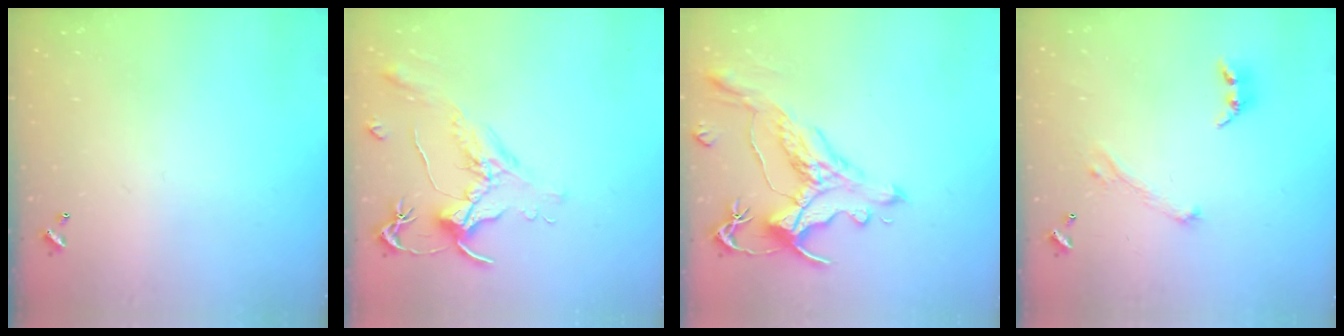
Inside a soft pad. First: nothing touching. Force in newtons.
{"total": 1.6, "press": 1.4, "slide": 0.7}
{"total": 1.7, "press": 1.2, "slide": 1.1}
{"total": 2.9, "press": 2.8, "slide": 0.8}